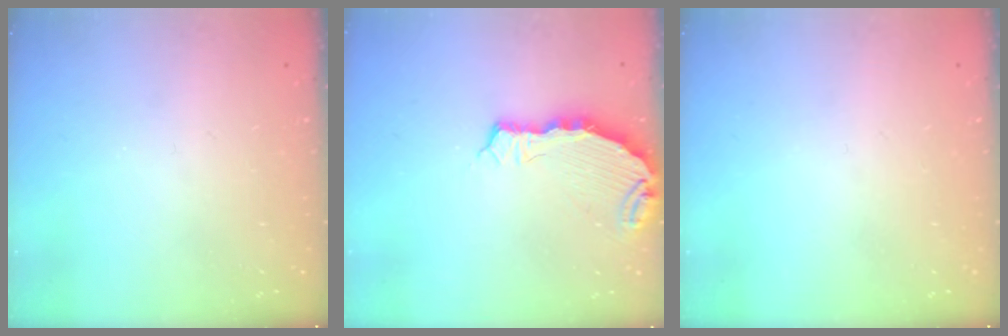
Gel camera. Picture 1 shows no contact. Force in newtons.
{"total": 6.6, "press": 6.1, "slide": 2.6}
{"total": 0.0}